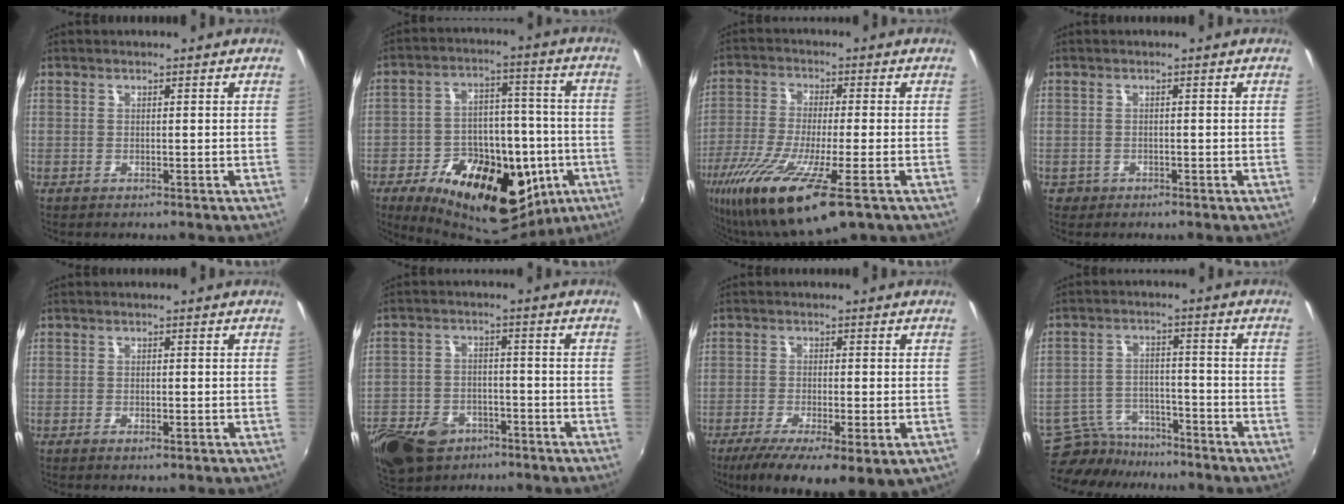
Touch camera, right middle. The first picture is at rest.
{"total": 26.5, "force": [-11.6, 15.1, 18.4], "torque": [-0.335, -0.007, -0.150]}
{"total": 17.5, "force": [-10.2, 3.3, 13.8], "torque": [-0.287, -0.068, -0.186]}
{"total": 1.8, "force": [-0.9, 1.6, 0.4], "torque": [-0.014, -0.003, -0.013]}
{"total": 1.3, "force": [-0.7, 0.6, 0.9], "torque": [-0.017, -0.004, -0.012]}
{"total": 17.6, "force": [-10.4, 11.5, 8.4], "torque": [-0.224, -0.015, -0.167]}
{"total": 12.8, "force": [-6.6, 4.1, 10.2], "torque": [-0.194, -0.049, -0.101]}
{"total": 9.7, "force": [-8.8, 3.8, 1.7], "torque": [-0.058, 0.004, -0.142]}